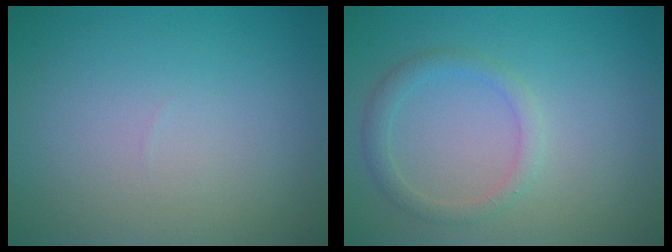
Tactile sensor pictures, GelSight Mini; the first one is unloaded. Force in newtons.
{"total": 1.8, "press": 1.8, "slide": 0.1}